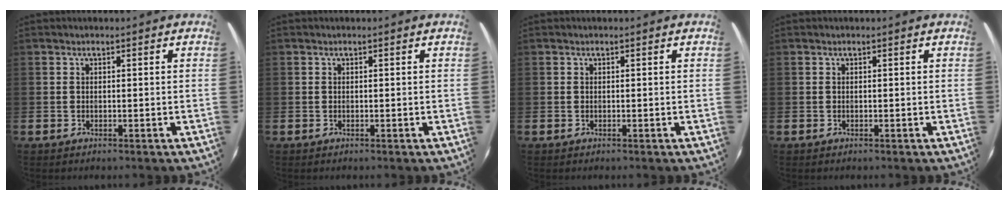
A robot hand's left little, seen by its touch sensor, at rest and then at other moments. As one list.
[{"total": 0.0}, {"total": 0.0}, {"total": 0.0}]